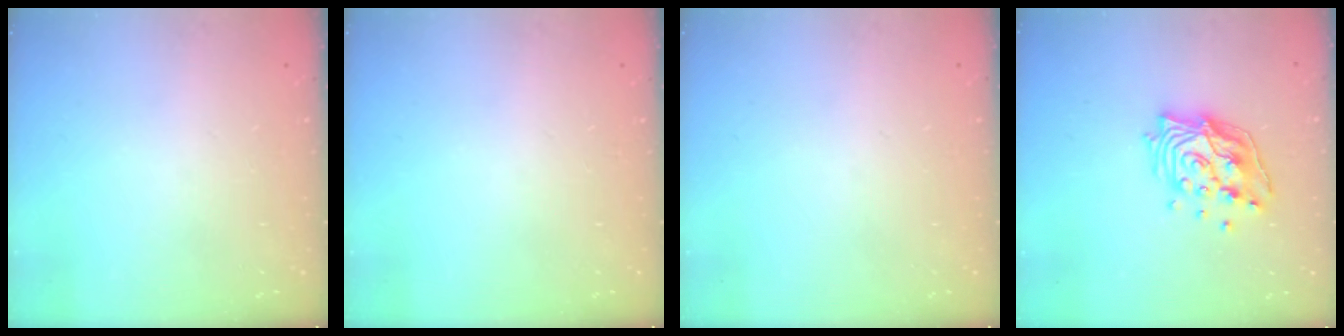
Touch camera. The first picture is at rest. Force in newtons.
{"total": 0.0}
{"total": 0.0}
{"total": 14.9, "press": 14.8, "slide": 1.4}